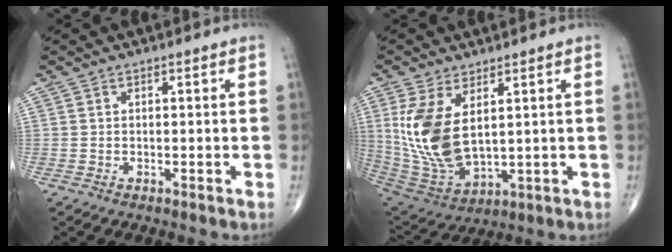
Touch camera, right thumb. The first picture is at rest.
{"total": 14.2, "force": [3.3, 7.4, 11.7], "torque": [-0.240, -0.022, 0.087]}